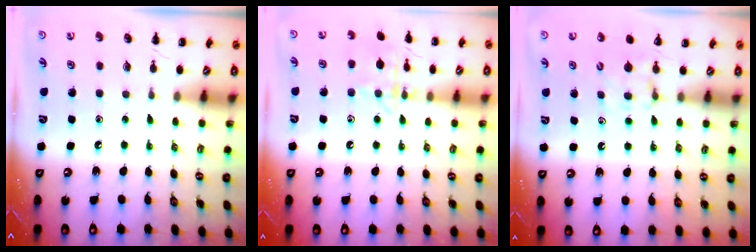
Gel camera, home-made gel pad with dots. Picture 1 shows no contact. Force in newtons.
{"total": 11.2, "press": 11.2, "slide": 0.6}
{"total": 5.3, "press": 5.1, "slide": 1.4}